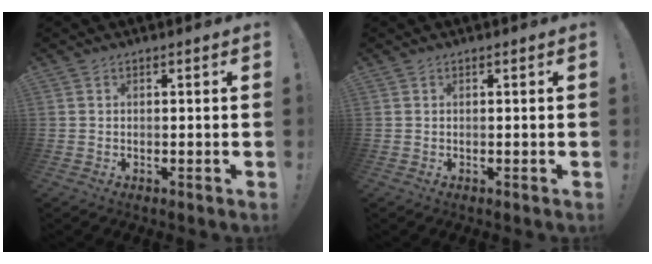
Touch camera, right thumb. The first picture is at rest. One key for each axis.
{"total": 0.0}